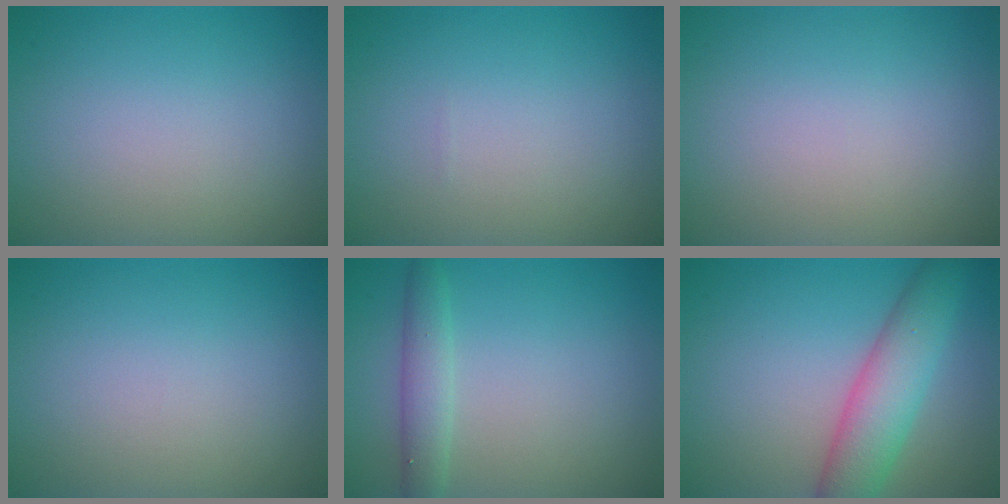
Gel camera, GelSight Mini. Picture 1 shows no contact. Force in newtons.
{"total": 0.0}
{"total": 0.0}
{"total": 0.0}
{"total": 2.4, "press": 2.4, "slide": 0.1}
{"total": 5.7, "press": 5.7, "slide": 0.2}